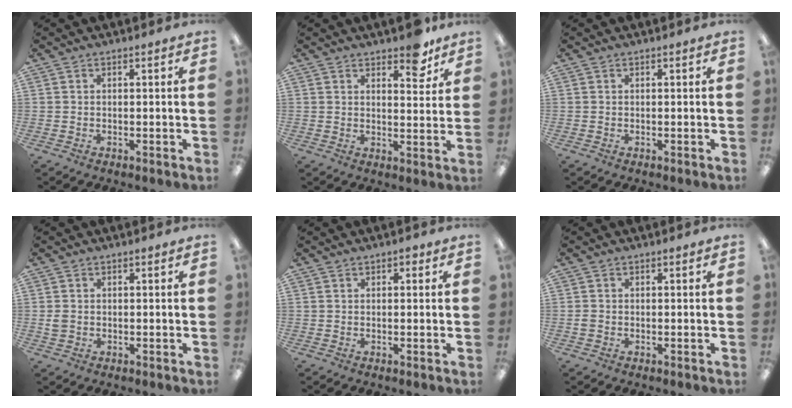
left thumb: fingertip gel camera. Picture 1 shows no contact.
{"total": 6.8, "force": [5.3, 2.8, 3.3], "torque": [-0.022, -0.035, 0.086]}
{"total": 0.0}
{"total": 1.8, "force": [-0.1, 1.6, 0.8], "torque": [-0.015, 0.005, -0.002]}
{"total": 1.4, "force": [0.8, 0.9, 0.8], "torque": [-0.009, 0.001, 0.011]}
{"total": 0.9, "force": [-0.3, 0.8, 0.4], "torque": [-0.007, 0.004, -0.007]}